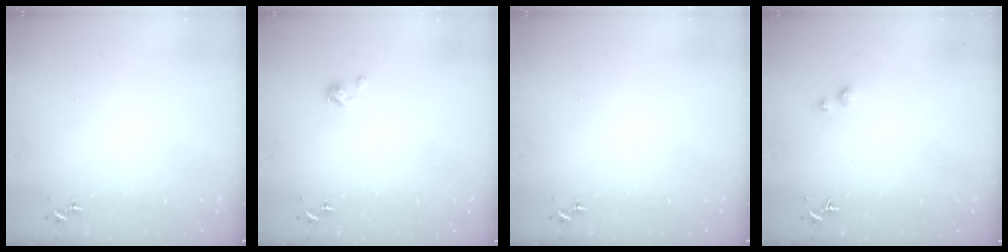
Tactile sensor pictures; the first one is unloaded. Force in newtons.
{"total": 2.9, "press": 2.9, "slide": 0.2}
{"total": 0.0}
{"total": 3.1, "press": 3.0, "slide": 0.5}